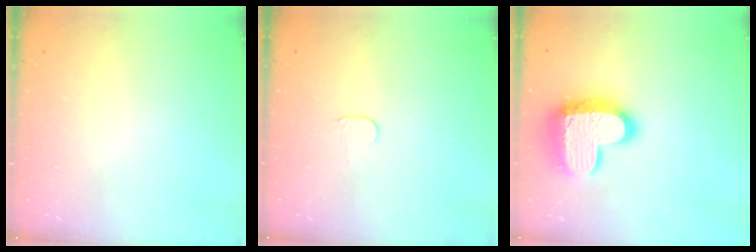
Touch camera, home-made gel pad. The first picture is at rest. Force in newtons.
{"total": 3.3, "press": 3.3, "slide": 0.4}
{"total": 17.8, "press": 17.8, "slide": 1.5}